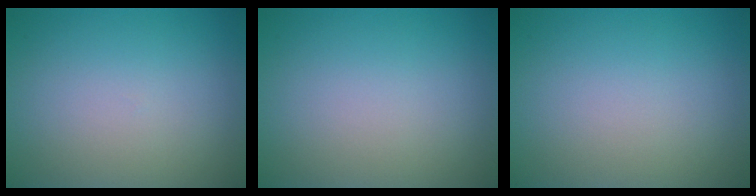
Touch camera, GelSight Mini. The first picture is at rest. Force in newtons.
{"total": 0.0}
{"total": 0.0}